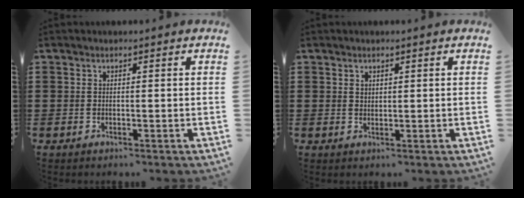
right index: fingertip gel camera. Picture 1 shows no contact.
{"total": 1.0, "force": [0.8, 0.6, 0.3], "torque": [-0.006, 0.002, 0.015]}